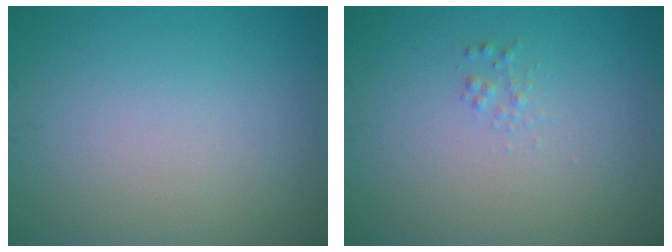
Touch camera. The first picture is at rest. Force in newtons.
{"total": 0.7, "press": 0.7, "slide": 0.0}